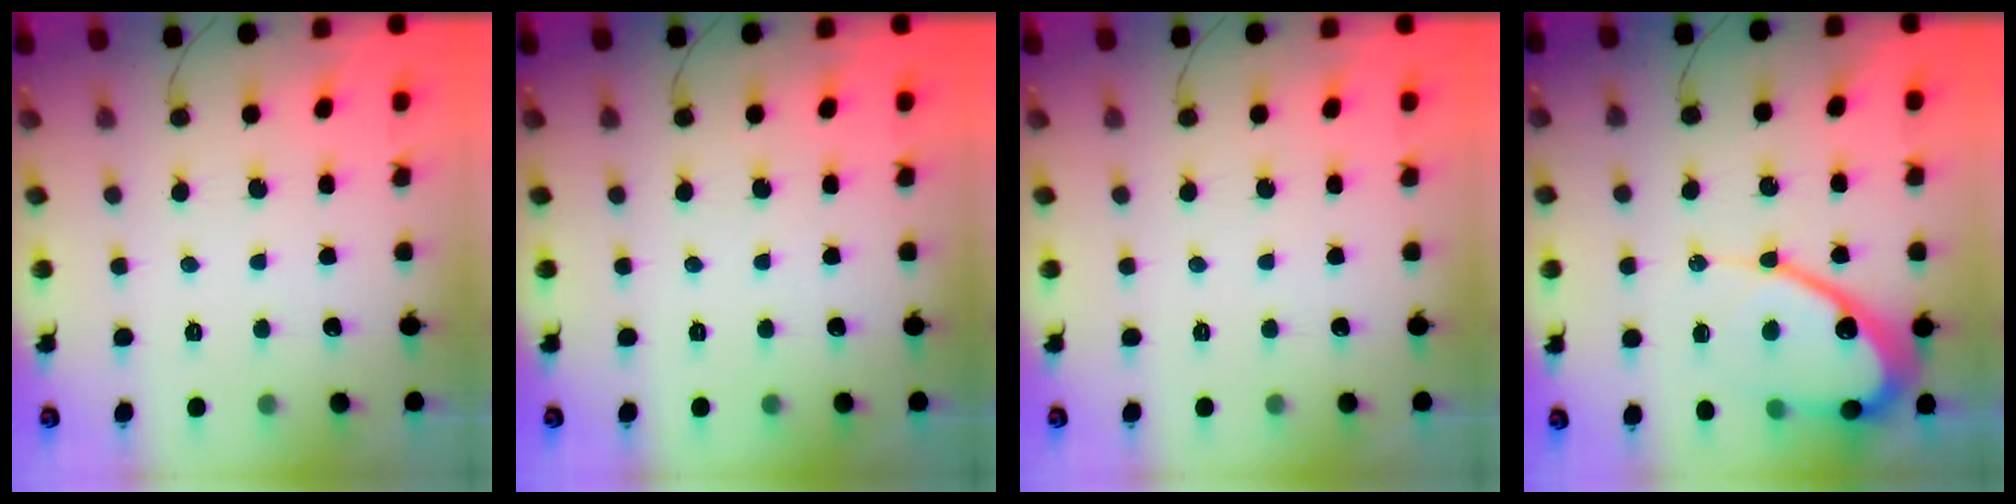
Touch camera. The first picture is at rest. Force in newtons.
{"total": 0.0}
{"total": 0.0}
{"total": 14.2, "press": 14.1, "slide": 1.1}